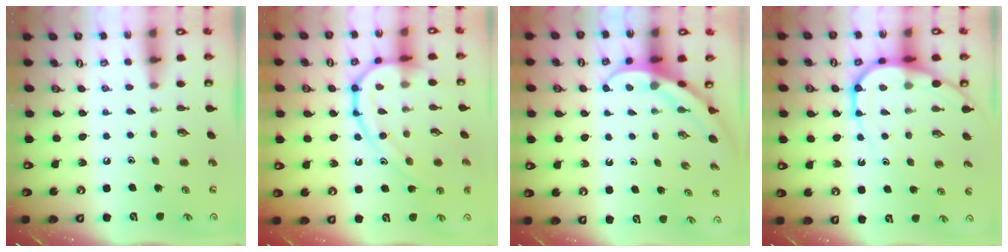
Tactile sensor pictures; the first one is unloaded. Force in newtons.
{"total": 14.4, "press": 14.4, "slide": 0.5}
{"total": 4.0, "press": 4.0, "slide": 0.4}
{"total": 9.7, "press": 9.7, "slide": 0.9}